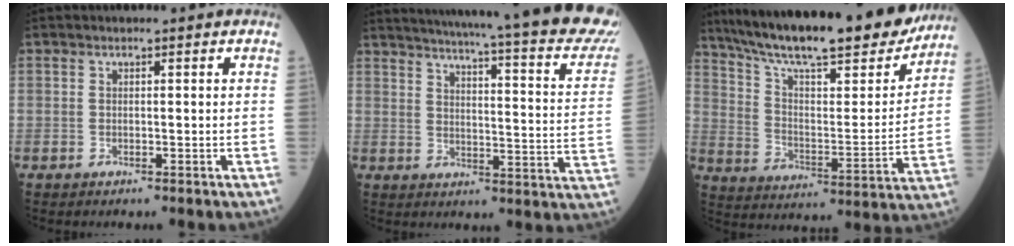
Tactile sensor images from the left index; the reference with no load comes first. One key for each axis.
{"total": 31.2, "fx": 26.9, "fy": 1.3, "fz": 15.7, "tx": -0.216, "ty": -0.080, "tz": 0.320}
{"total": 28.0, "fx": 23.5, "fy": 4.4, "fz": 14.6, "tx": -0.242, "ty": -0.022, "tz": 0.337}